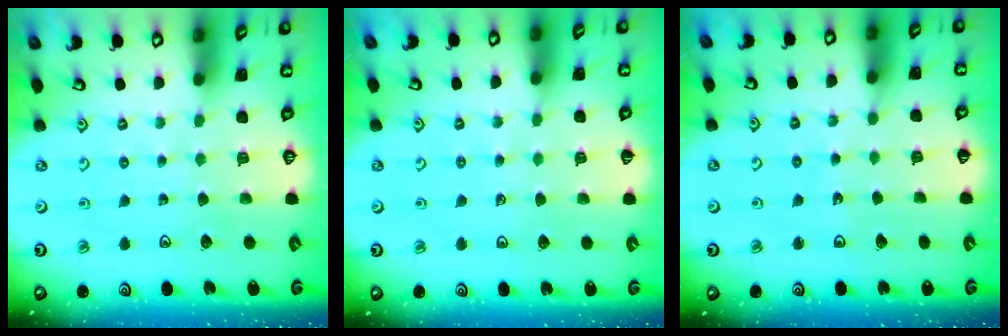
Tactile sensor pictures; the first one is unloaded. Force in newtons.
{"total": 2.1, "press": 2.0, "slide": 0.3}
{"total": 3.0, "press": 3.0, "slide": 0.2}